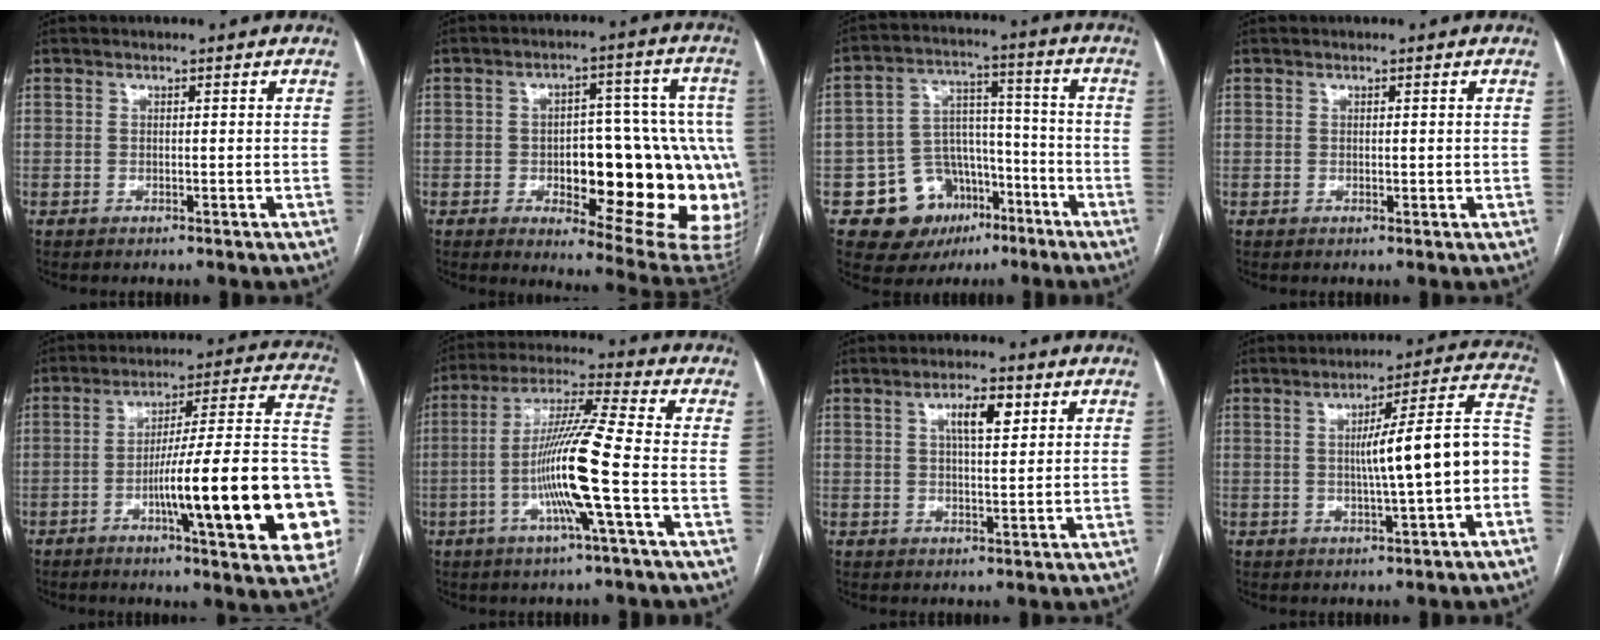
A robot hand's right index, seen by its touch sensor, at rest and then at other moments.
{"total": 22.8, "force": [-3.1, 7.7, 21.3], "torque": [-0.188, 0.030, -0.010]}
{"total": 11.8, "force": [-6.0, 9.3, 4.2], "torque": [-0.056, 0.047, -0.083]}
{"total": 0.8, "force": [0.2, 0.6, 0.6], "torque": [-0.006, -0.001, 0.004]}
{"total": 24.9, "force": [-6.6, 2.0, 23.9], "torque": [-0.239, 0.017, -0.091]}
{"total": 13.1, "force": [-3.2, -1.1, 12.6], "torque": [-0.241, -0.003, -0.068]}
{"total": 5.1, "force": [2.1, 1.4, 4.4], "torque": [-0.079, 0.007, 0.035]}
{"total": 13.0, "force": [-1.5, 0.4, 13.0], "torque": [-0.173, 0.033, -0.020]}